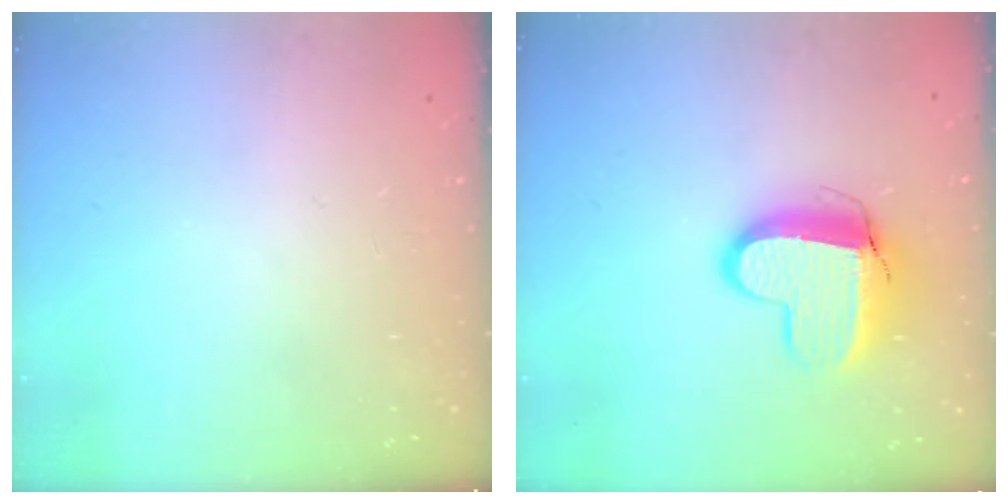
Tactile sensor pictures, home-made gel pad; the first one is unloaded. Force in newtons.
{"total": 11.6, "press": 11.6, "slide": 0.6}